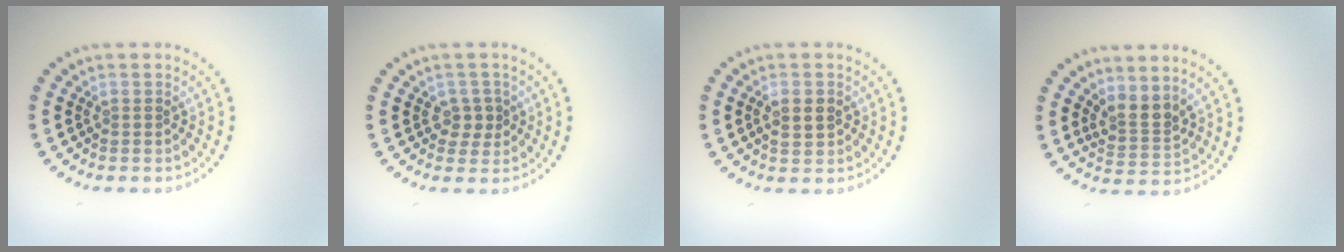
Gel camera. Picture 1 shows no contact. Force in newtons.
{"total": 1.9, "press": 1.7, "slide": 0.7}
{"total": 1.7, "press": 1.7, "slide": 0.2}
{"total": 2.6, "press": 1.9, "slide": 1.7}